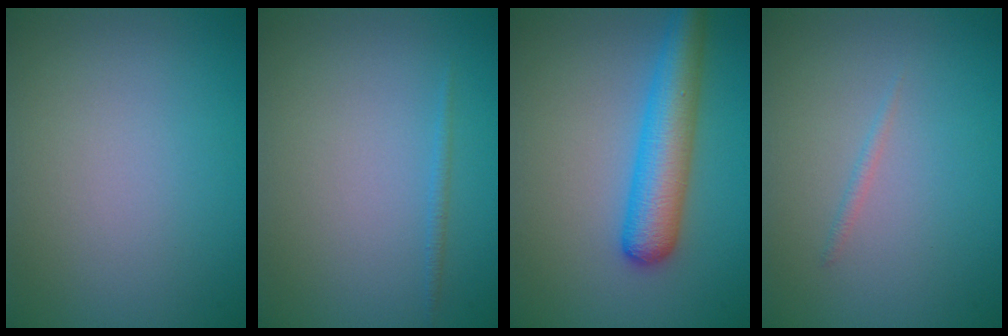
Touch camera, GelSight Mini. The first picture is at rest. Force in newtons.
{"total": 0.6, "press": 0.6, "slide": 0.1}
{"total": 5.3, "press": 5.3, "slide": 0.2}
{"total": 0.5, "press": 0.5, "slide": 0.1}